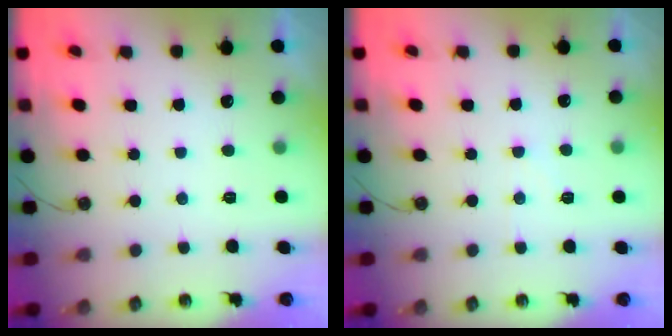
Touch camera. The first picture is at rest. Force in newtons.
{"total": 3.9, "press": 3.8, "slide": 0.4}